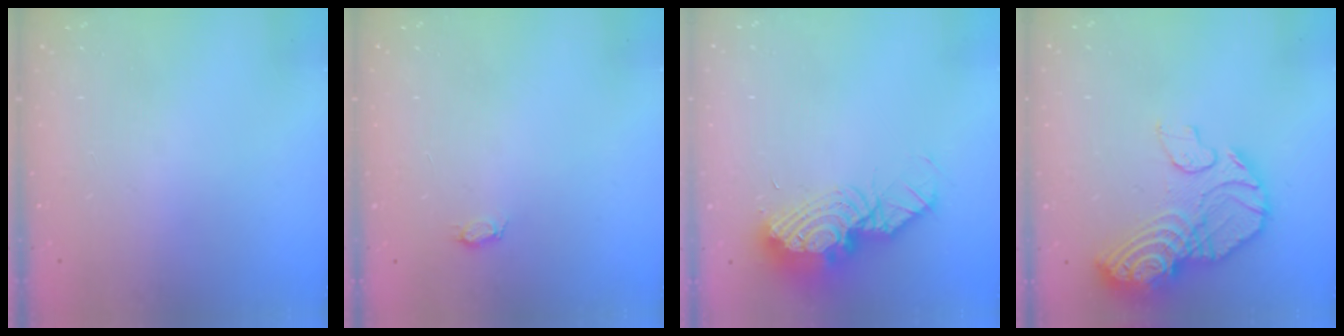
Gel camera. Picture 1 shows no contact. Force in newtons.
{"total": 3.7, "press": 3.6, "slide": 0.5}
{"total": 14.6, "press": 14.6, "slide": 1.3}
{"total": 17.8, "press": 17.3, "slide": 4.0}